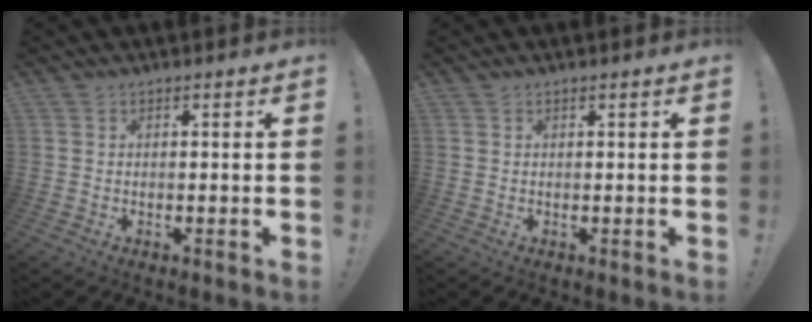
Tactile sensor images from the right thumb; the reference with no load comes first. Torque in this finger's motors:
{"motor_torque": [0.08, 0.02, -0.11, 0.06, 0.07]}